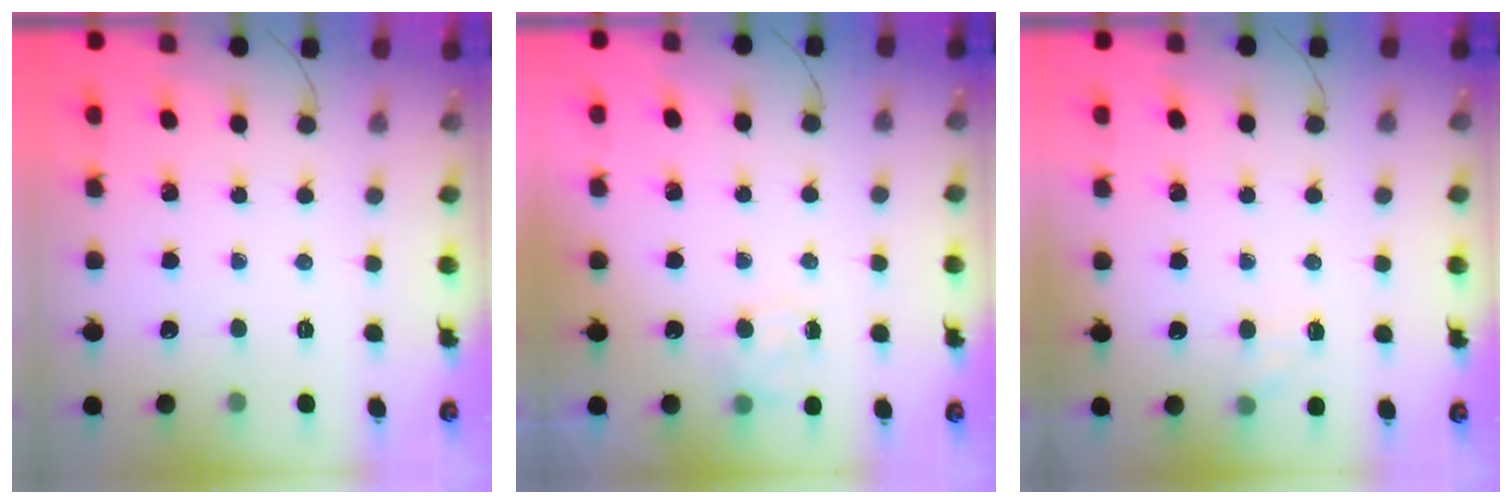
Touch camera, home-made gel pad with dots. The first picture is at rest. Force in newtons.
{"total": 5.9, "press": 5.8, "slide": 1.3}
{"total": 6.1, "press": 5.9, "slide": 1.6}